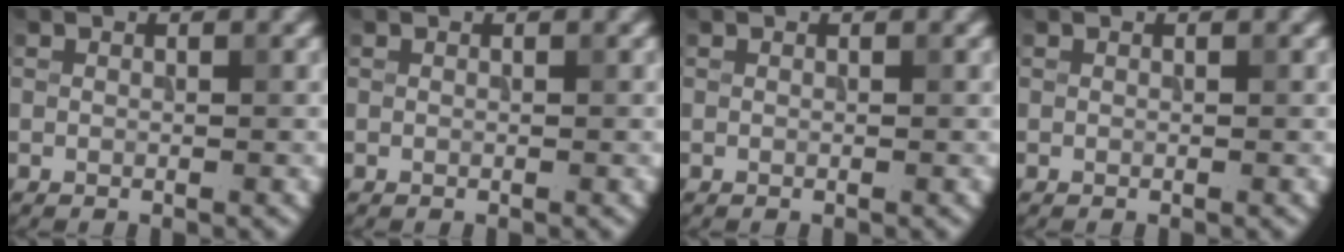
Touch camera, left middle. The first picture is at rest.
{"total": 0.0}
{"total": 0.0}
{"total": 0.0}